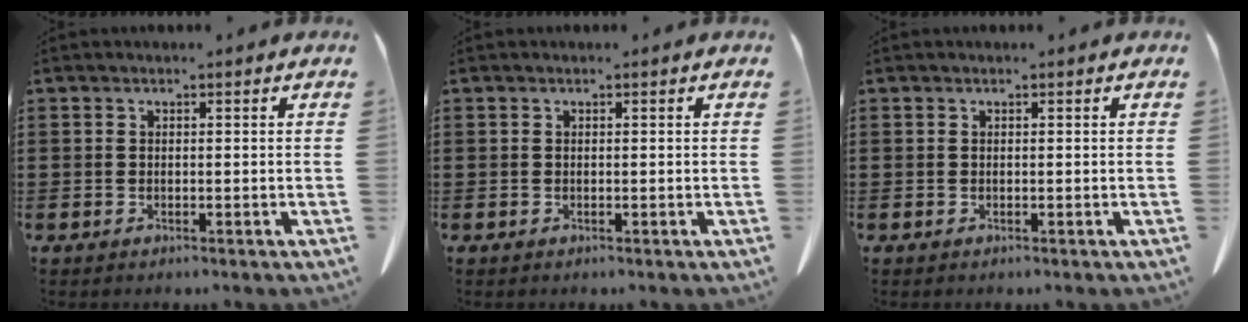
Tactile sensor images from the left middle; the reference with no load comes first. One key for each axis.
{"total": 0.0}
{"total": 0.0}